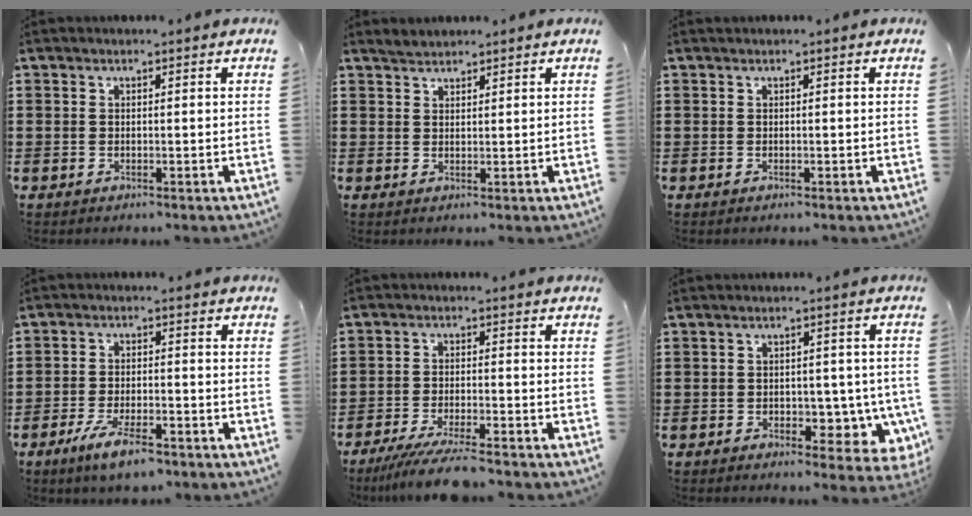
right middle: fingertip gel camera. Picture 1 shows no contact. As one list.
[{"total": 1.7, "force": [1.6, 0.4, -0.2], "torque": [-0.001, 0.005, 0.032]}, {"total": 0.0}, {"total": 6.1, "force": [-4.1, 1.5, 4.2], "torque": [-0.087, -0.004, -0.076]}, {"total": 6.3, "force": [-5.6, 0.2, 3.0], "torque": [-0.065, -0.017, -0.104]}, {"total": 4.0, "force": [-0.8, 3.1, 2.4], "torque": [-0.037, -0.002, -0.017]}]